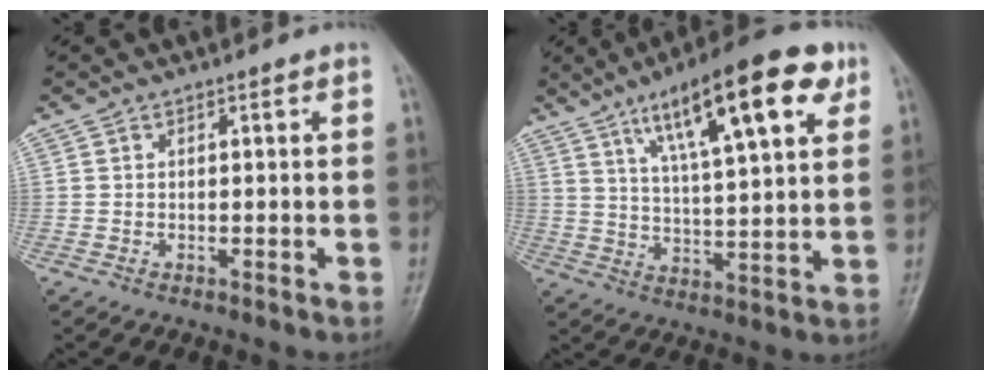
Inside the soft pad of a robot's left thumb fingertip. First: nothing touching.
{"total": 18.8, "force": [9.6, 5.2, 15.2], "torque": [-0.213, -0.024, 0.151]}